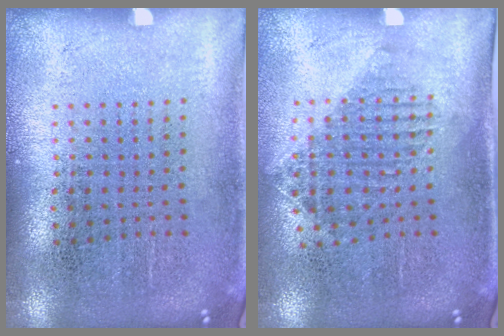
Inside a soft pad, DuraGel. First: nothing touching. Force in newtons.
{"total": 1.2, "press": 1.1, "slide": 0.5}